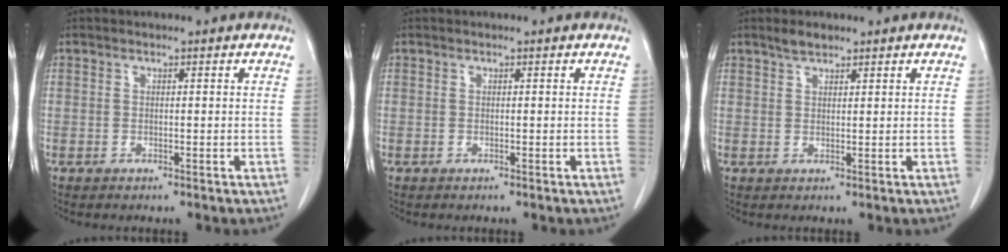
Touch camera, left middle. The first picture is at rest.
{"total": 0.0}
{"total": 2.1, "force": [1.8, 0.6, 0.9], "torque": [-0.022, 0.003, 0.034]}